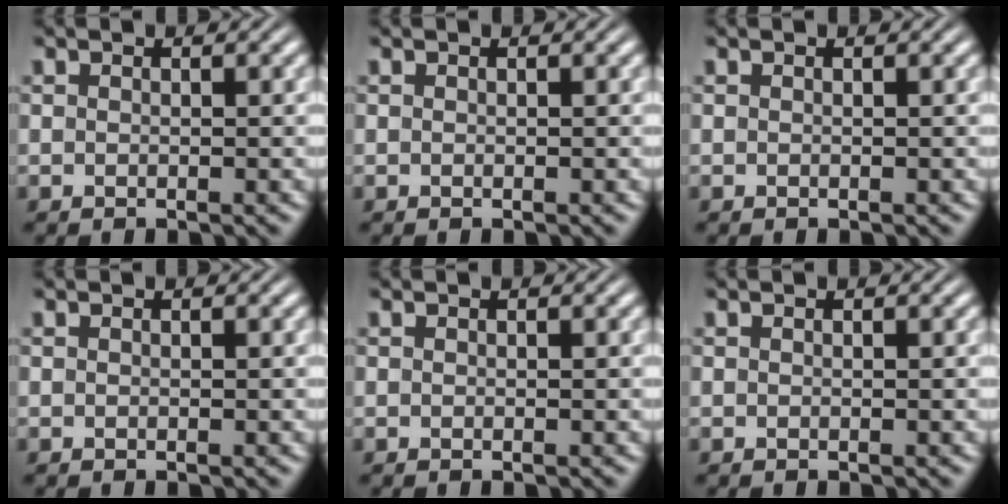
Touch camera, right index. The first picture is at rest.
{"total": 0.0}
{"total": 0.0}
{"total": 0.0}
{"total": 0.0}
{"total": 0.0}